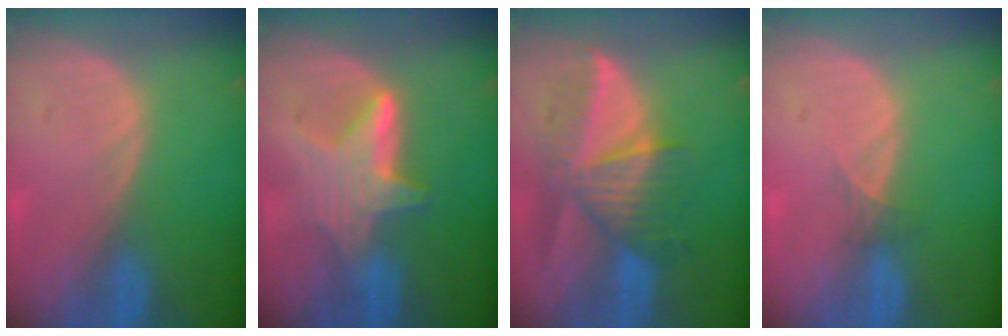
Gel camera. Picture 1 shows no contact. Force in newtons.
{"total": 6.2, "press": 6.1, "slide": 1.3}
{"total": 8.4, "press": 7.9, "slide": 3.0}
{"total": 1.3, "press": 1.0, "slide": 0.8}